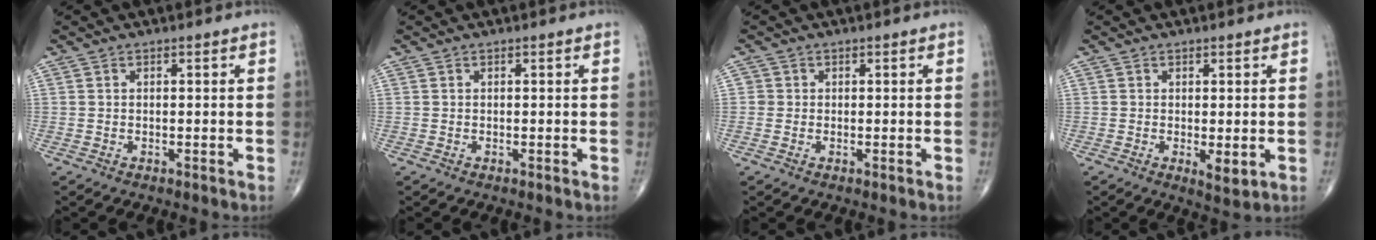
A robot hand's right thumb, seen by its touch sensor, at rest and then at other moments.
{"total": 0.0}
{"total": 1.1, "force": [-0.1, 1.1, 0.1], "torque": [0.007, 0.004, -0.004]}
{"total": 3.0, "force": [-0.4, 1.2, 2.7], "torque": [-0.039, -0.011, -0.002]}